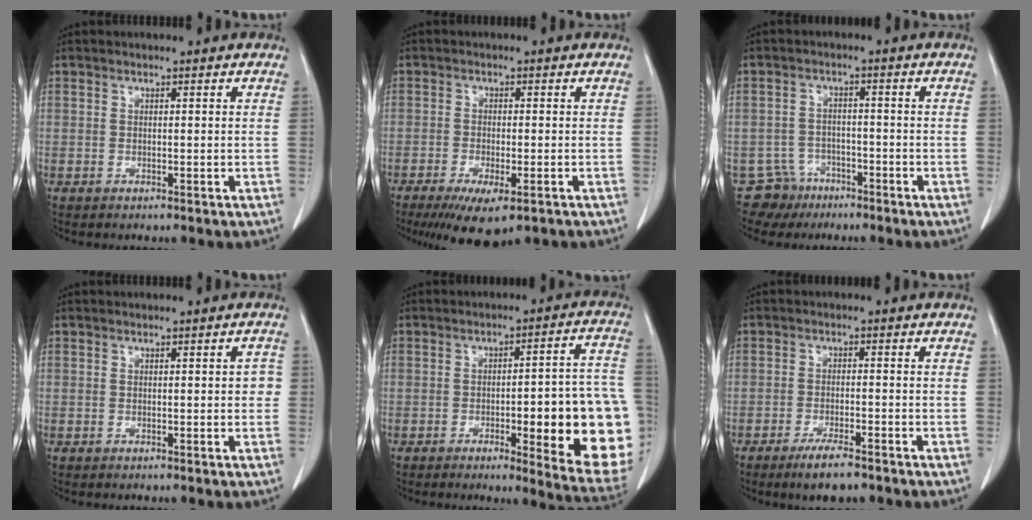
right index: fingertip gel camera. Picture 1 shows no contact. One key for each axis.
{"total": 7.8, "fx": -4.9, "fy": 2.0, "fz": 5.7, "tx": -0.092, "ty": -0.019, "tz": -0.073}
{"total": 5.0, "fx": -3.4, "fy": 3.6, "fz": -0.7, "tx": 0.014, "ty": 0.008, "tz": -0.058}
{"total": 1.6, "fx": 0.1, "fy": 0.7, "fz": 1.4, "tx": -0.007, "ty": 0.004, "tz": 0.000}
{"total": 19.3, "fx": -4.1, "fy": 2.7, "fz": 18.7, "tx": -0.153, "ty": 0.020, "tz": -0.036}
{"total": 5.2, "fx": -3.8, "fy": 0.8, "fz": 3.5, "tx": -0.064, "ty": -0.009, "tz": -0.062}